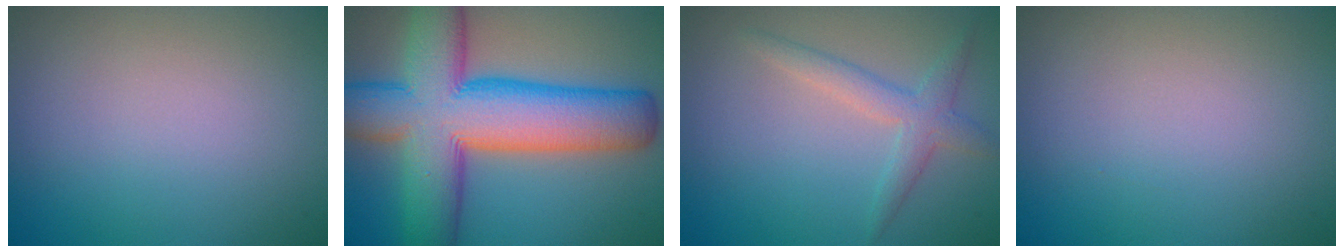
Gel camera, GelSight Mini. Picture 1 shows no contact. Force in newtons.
{"total": 14.2, "press": 14.1, "slide": 0.7}
{"total": 2.5, "press": 2.5, "slide": 0.1}
{"total": 0.0}